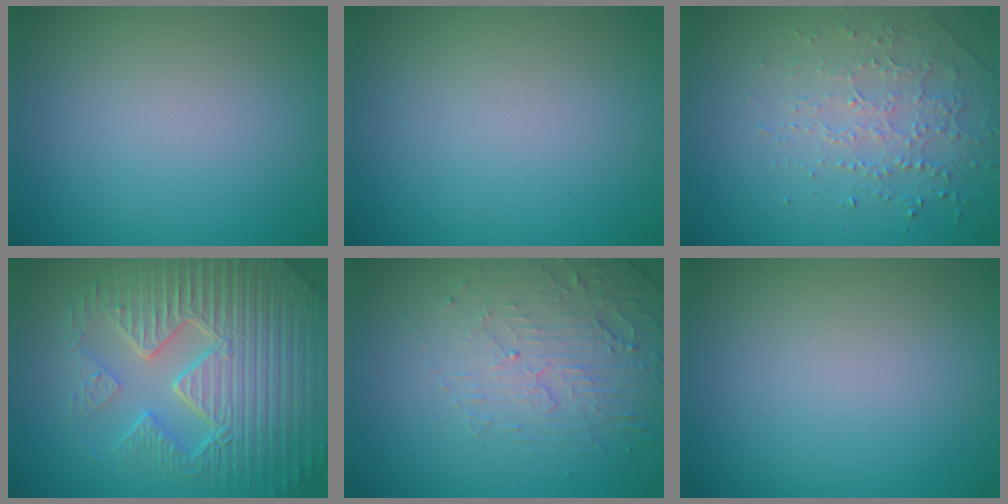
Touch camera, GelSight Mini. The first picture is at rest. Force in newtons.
{"total": 0.0}
{"total": 2.1, "press": 1.9, "slide": 0.9}
{"total": 9.0, "press": 6.4, "slide": 6.3}
{"total": 5.0, "press": 3.3, "slide": 3.7}
{"total": 0.0}